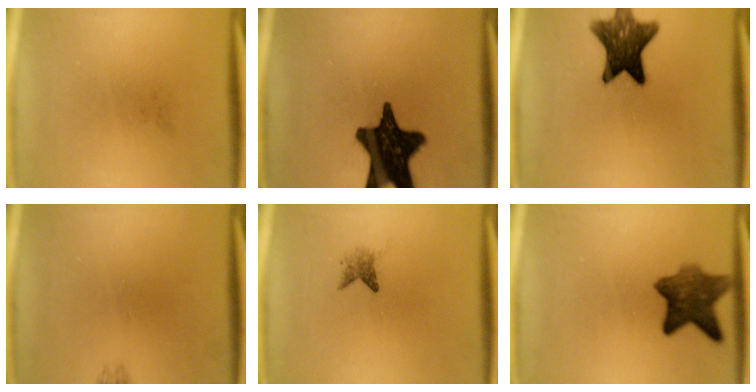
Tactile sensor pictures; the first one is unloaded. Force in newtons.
{"total": 17.0}
{"total": 11.5}
{"total": 0.7}
{"total": 1.6}
{"total": 7.7}